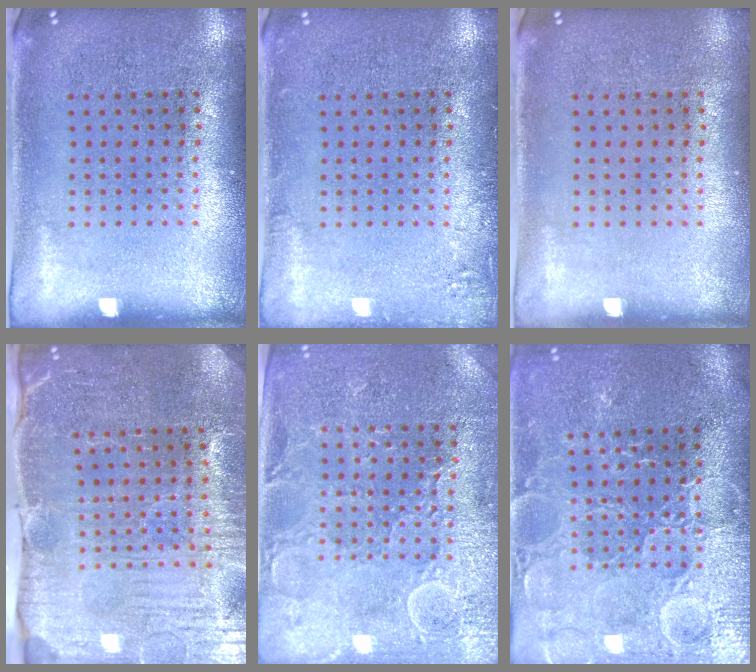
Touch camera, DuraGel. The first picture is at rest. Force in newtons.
{"total": 1.5, "press": 1.4, "slide": 0.3}
{"total": 0.0}
{"total": 3.9, "press": 3.8, "slide": 0.5}
{"total": 3.3, "press": 3.2, "slide": 0.6}
{"total": 3.8, "press": 3.6, "slide": 1.1}